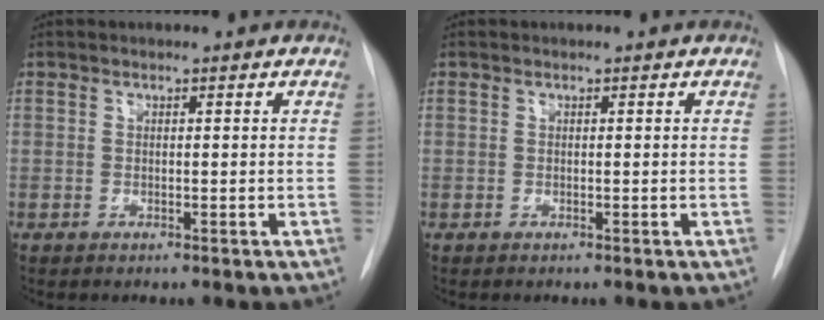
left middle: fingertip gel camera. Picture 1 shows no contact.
{"total": 0.0}